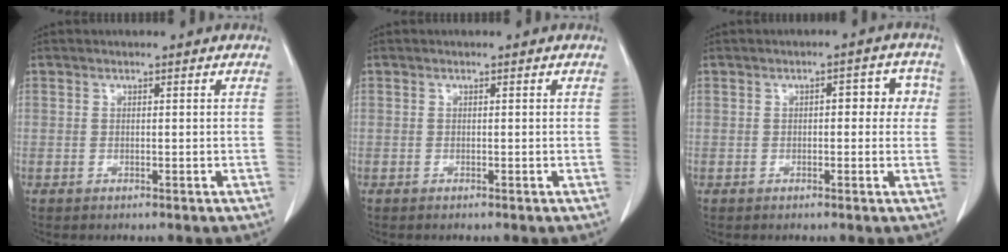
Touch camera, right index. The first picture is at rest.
{"total": 0.0}
{"total": 4.4, "force": [0.5, 2.1, 3.8], "torque": [-0.035, 0.022, 0.003]}